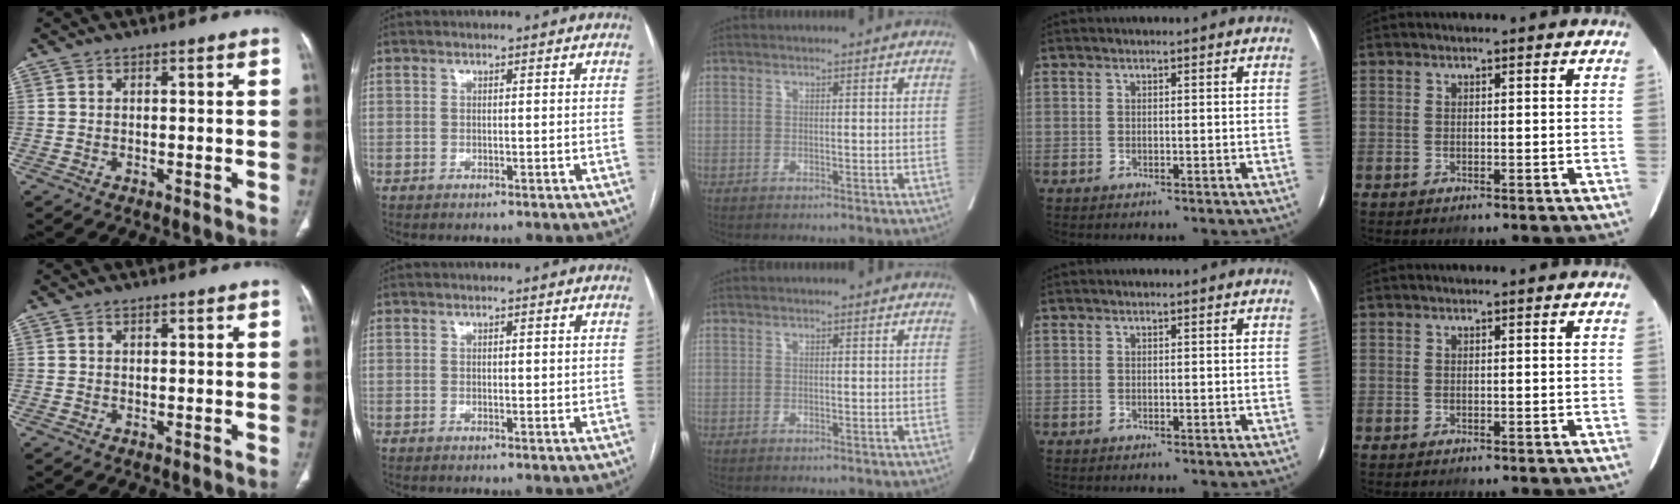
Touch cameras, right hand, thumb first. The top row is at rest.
{"thumb": {"total": 0.7, "force": [0.3, 0.4, 0.4], "torque": [-0.003, 0.001, 0.005]}, "index": {"total": 1.0, "force": [0.3, 0.4, 0.8], "torque": [-0.011, -0.001, 0.005]}}